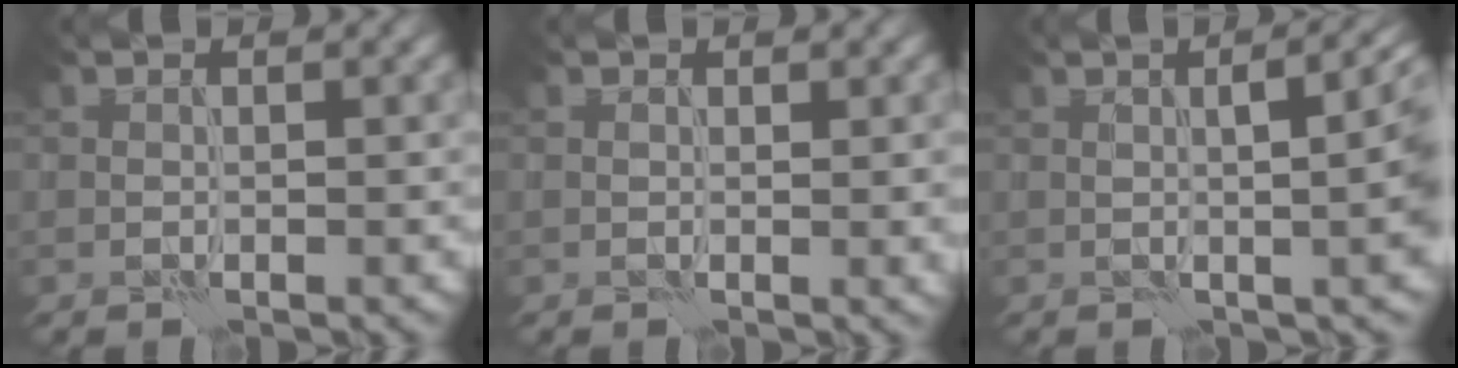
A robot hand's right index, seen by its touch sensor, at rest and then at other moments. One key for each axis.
{"total": 1.3, "fx": 0.3, "fy": 0.3, "fz": 1.2, "tx": -0.017, "ty": -0.002, "tz": 0.005}
{"total": 9.3, "fx": 1.6, "fy": 4.0, "fz": 8.2, "tx": -0.048, "ty": 0.042, "tz": -0.001}